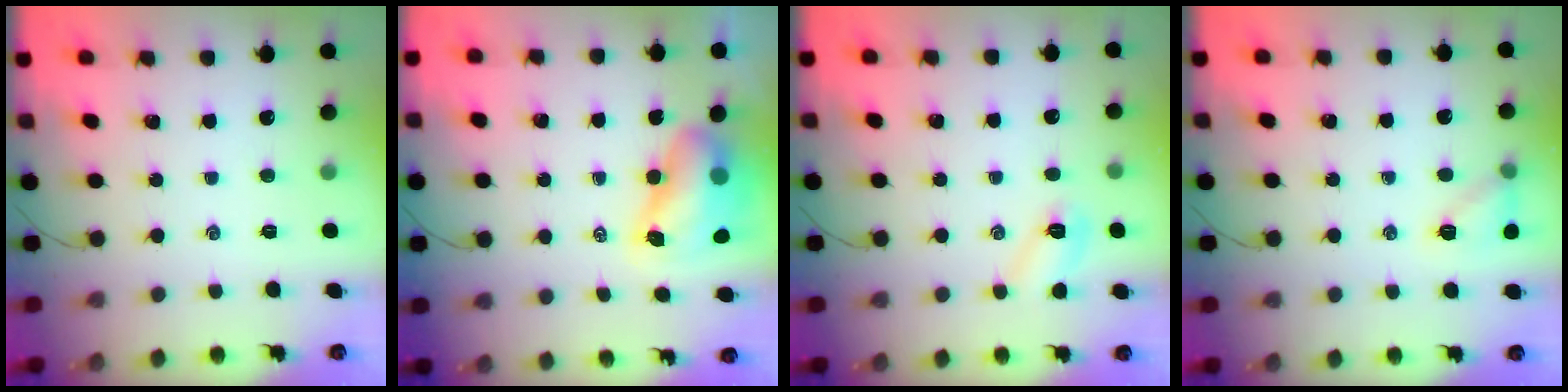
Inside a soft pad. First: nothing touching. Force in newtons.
{"total": 9.0, "press": 8.8, "slide": 1.9}
{"total": 4.8, "press": 4.7, "slide": 1.2}
{"total": 8.7, "press": 8.5, "slide": 1.8}